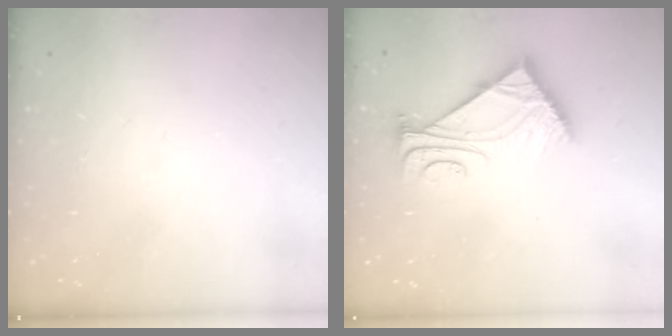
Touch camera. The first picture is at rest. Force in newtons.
{"total": 7.8, "press": 7.7, "slide": 1.0}